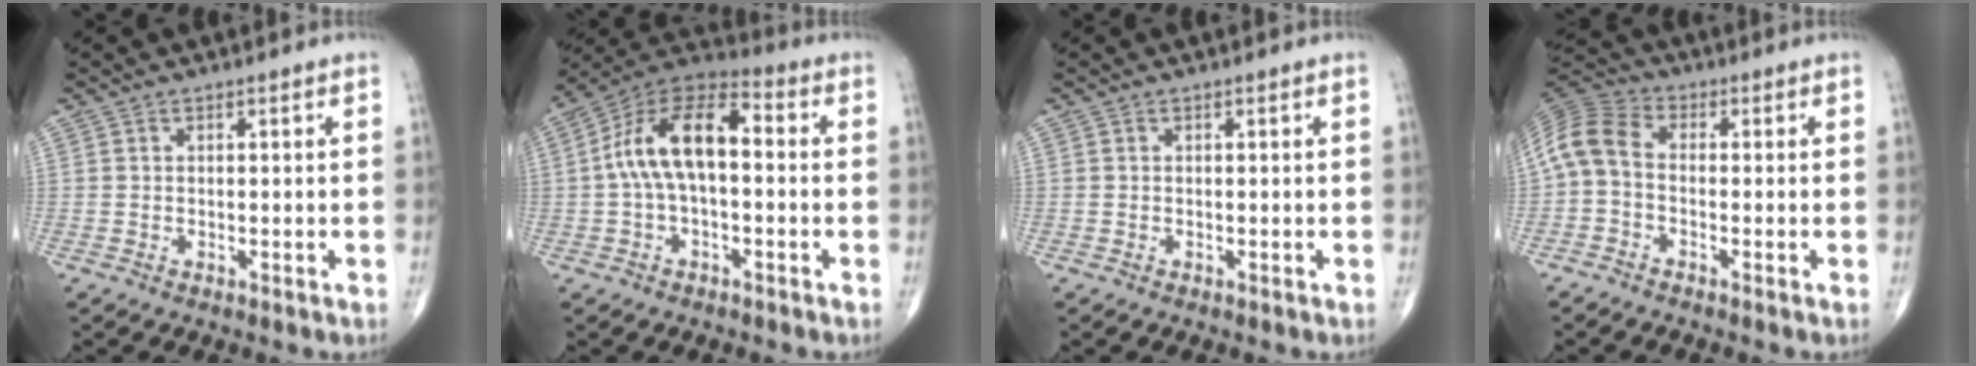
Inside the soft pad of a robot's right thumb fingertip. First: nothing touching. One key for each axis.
{"total": 13.9, "fx": 0.3, "fy": 7.0, "fz": 12.0, "tx": -0.216, "ty": 0.047, "tz": -0.007}
{"total": 0.0}
{"total": 7.9, "fx": -0.9, "fy": 5.0, "fz": 6.0, "tx": -0.119, "ty": 0.023, "tz": -0.039}